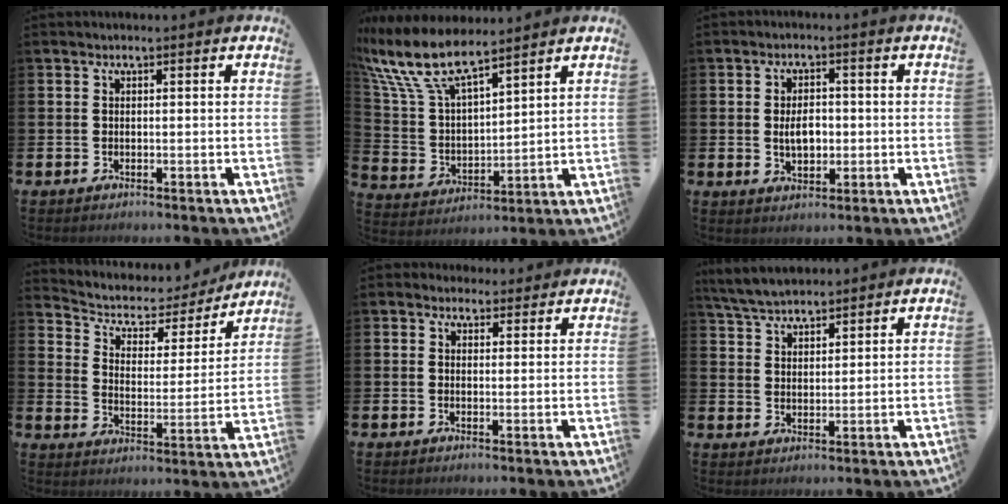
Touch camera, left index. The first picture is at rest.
{"total": 11.0, "force": [9.0, 3.2, 5.4], "torque": [-0.148, -0.042, 0.162]}
{"total": 3.9, "force": [-0.2, 2.5, 3.0], "torque": [-0.042, 0.002, -0.009]}
{"total": 4.7, "force": [4.1, 2.2, 1.0], "torque": [-0.053, -0.035, 0.062]}
{"total": 2.2, "force": [1.9, 1.0, -0.1], "torque": [0.006, -0.004, 0.033]}
{"total": 4.6, "force": [4.5, 0.8, 0.7], "torque": [-0.037, -0.014, 0.084]}